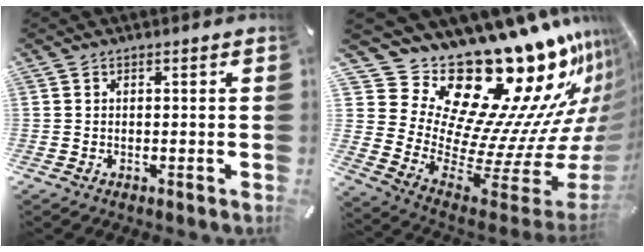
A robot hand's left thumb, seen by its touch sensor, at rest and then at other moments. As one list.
[{"total": 31.0, "force": [20.6, 14.5, 18.0], "torque": [-0.279, -0.236, 0.406]}]